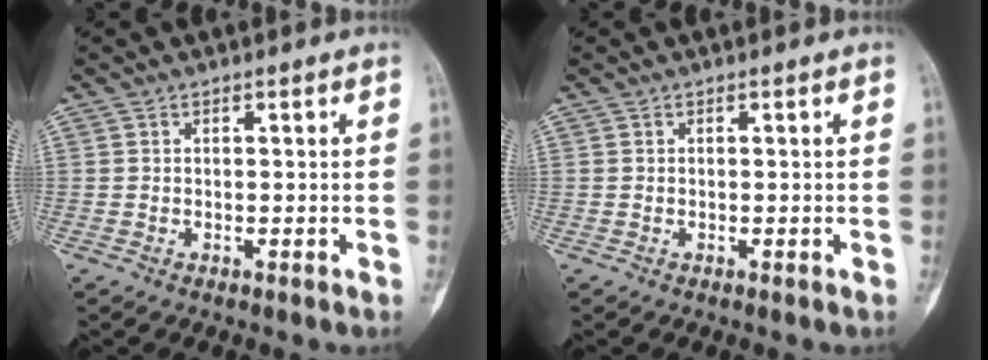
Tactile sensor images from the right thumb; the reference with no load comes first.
{"total": 0.0}